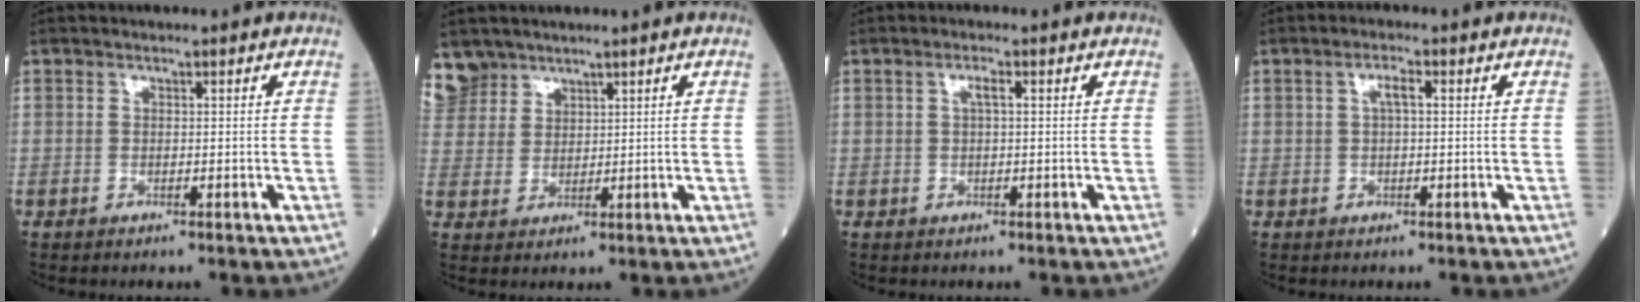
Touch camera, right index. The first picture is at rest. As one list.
[{"total": 5.3, "force": [4.3, 3.1, -0.2], "torque": [0.011, 0.008, 0.091]}, {"total": 1.5, "force": [0.4, 0.2, 1.4], "torque": [-0.027, 0.003, 0.006]}, {"total": 2.2, "force": [0.5, 0.5, 2.0], "torque": [-0.042, 0.007, 0.009]}]